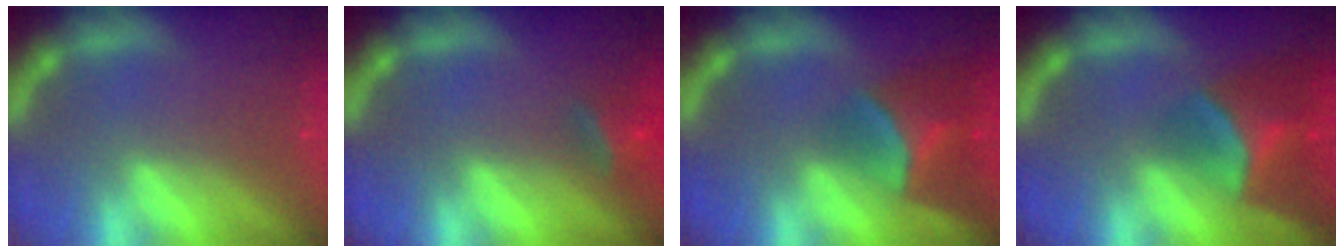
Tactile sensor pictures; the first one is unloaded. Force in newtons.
{"total": 2.9}
{"total": 6.5}
{"total": 7.4}